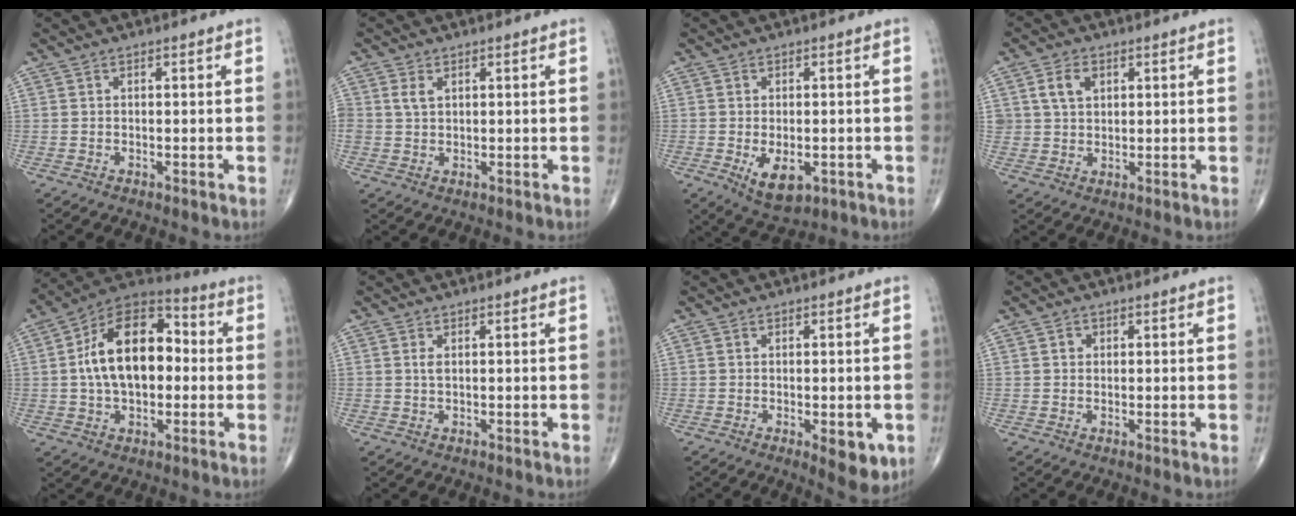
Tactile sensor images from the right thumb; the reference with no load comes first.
{"total": 2.5, "force": [0.9, 1.7, 1.5], "torque": [-0.026, 0.000, 0.020]}
{"total": 6.8, "force": [-1.9, 3.7, 5.3], "torque": [-0.078, -0.008, -0.019]}
{"total": 4.8, "force": [1.8, 3.5, 2.8], "torque": [-0.037, -0.004, 0.033]}
{"total": 17.9, "force": [0.8, 10.8, 14.3], "torque": [-0.214, 0.034, 0.004]}
{"total": 1.0, "force": [0.3, 0.4, 0.9], "torque": [-0.020, 0.002, 0.007]}
{"total": 6.1, "force": [-1.8, 2.5, 5.3], "torque": [-0.054, -0.011, -0.017]}
{"total": 1.2, "force": [0.3, 1.1, 0.4], "torque": [-0.001, 0.001, 0.003]}